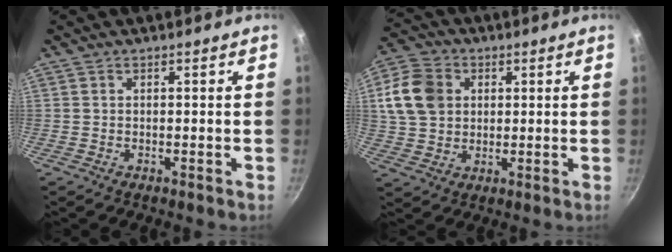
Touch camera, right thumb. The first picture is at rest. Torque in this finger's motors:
{"motor_torque": [-0.48, 0.52, 0.40, -0.41, 0.17]}